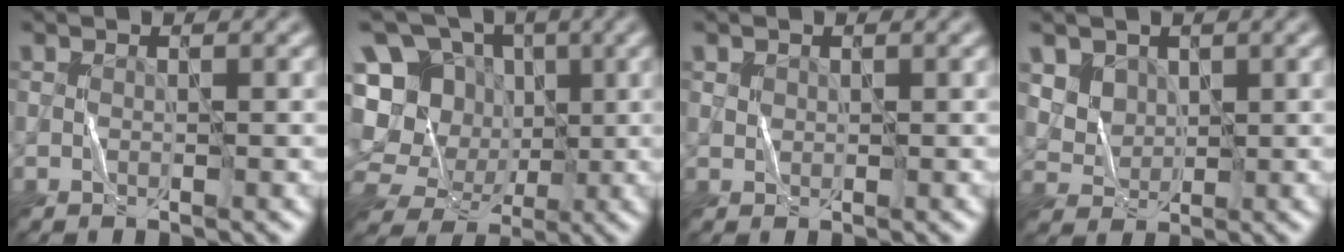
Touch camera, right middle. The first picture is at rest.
{"total": 14.4, "force": [-1.1, 12.9, 6.2], "torque": [-0.152, 0.016, -0.028]}
{"total": 0.7, "force": [0.3, 0.6, 0.1], "torque": [-0.001, -0.002, 0.008]}
{"total": 4.7, "force": [2.6, 3.5, 1.8], "torque": [-0.060, -0.003, 0.064]}